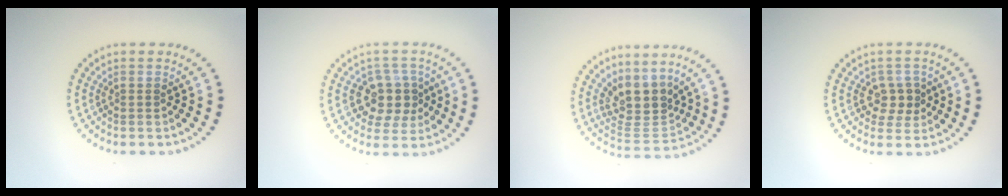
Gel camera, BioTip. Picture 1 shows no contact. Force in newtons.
{"total": 4.2, "press": 3.9, "slide": 1.6}
{"total": 4.0, "press": 3.2, "slide": 2.5}
{"total": 2.2, "press": 2.1, "slide": 0.8}